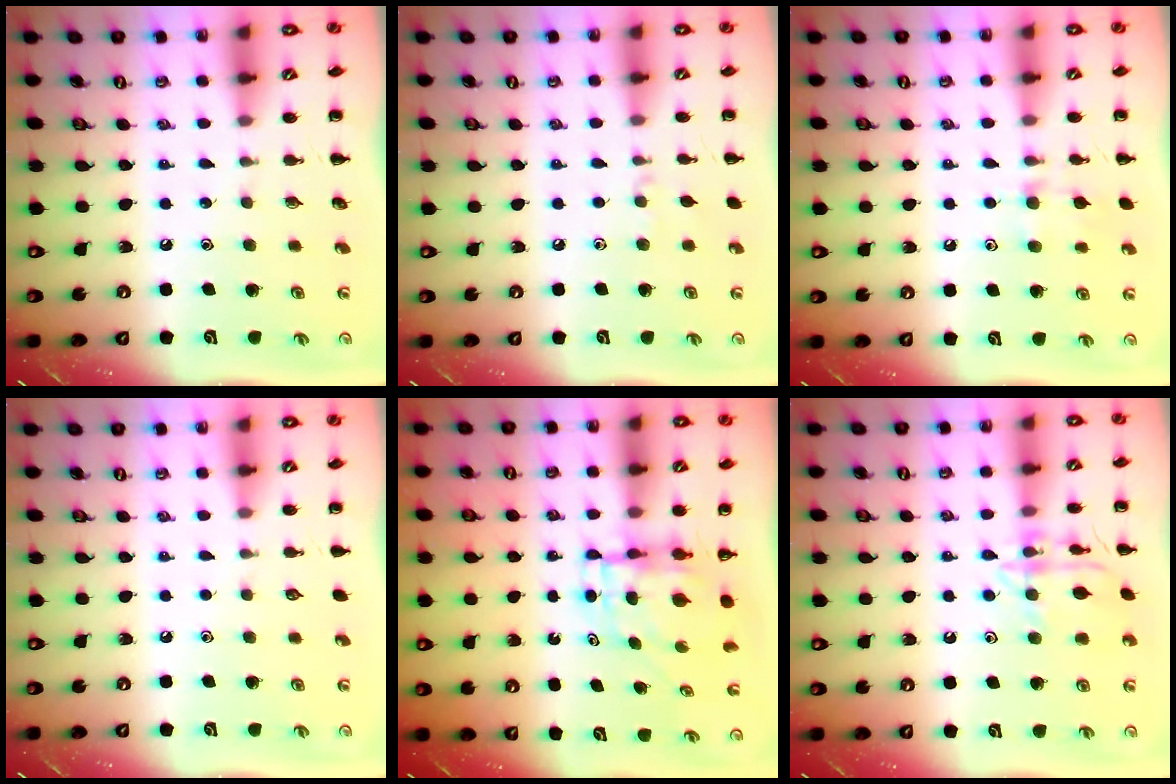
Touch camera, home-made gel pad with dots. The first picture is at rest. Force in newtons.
{"total": 4.6, "press": 4.3, "slide": 1.6}
{"total": 9.2, "press": 8.9, "slide": 2.5}
{"total": 0.0}
{"total": 5.1, "press": 5.1, "slide": 0.4}
{"total": 13.7, "press": 13.7, "slide": 0.4}